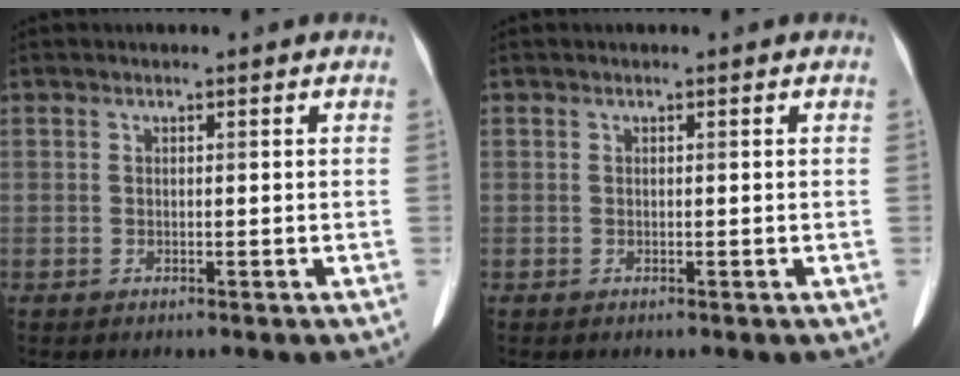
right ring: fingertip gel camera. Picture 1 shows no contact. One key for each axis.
{"total": 0.0}